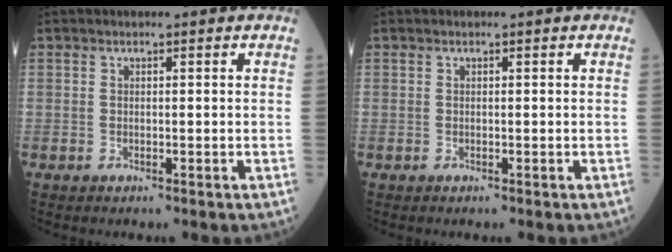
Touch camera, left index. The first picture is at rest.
{"total": 0.0}